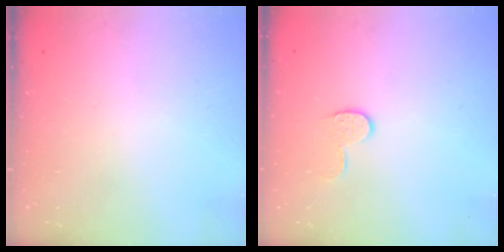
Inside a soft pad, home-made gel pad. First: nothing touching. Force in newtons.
{"total": 6.9, "press": 6.9, "slide": 0.1}